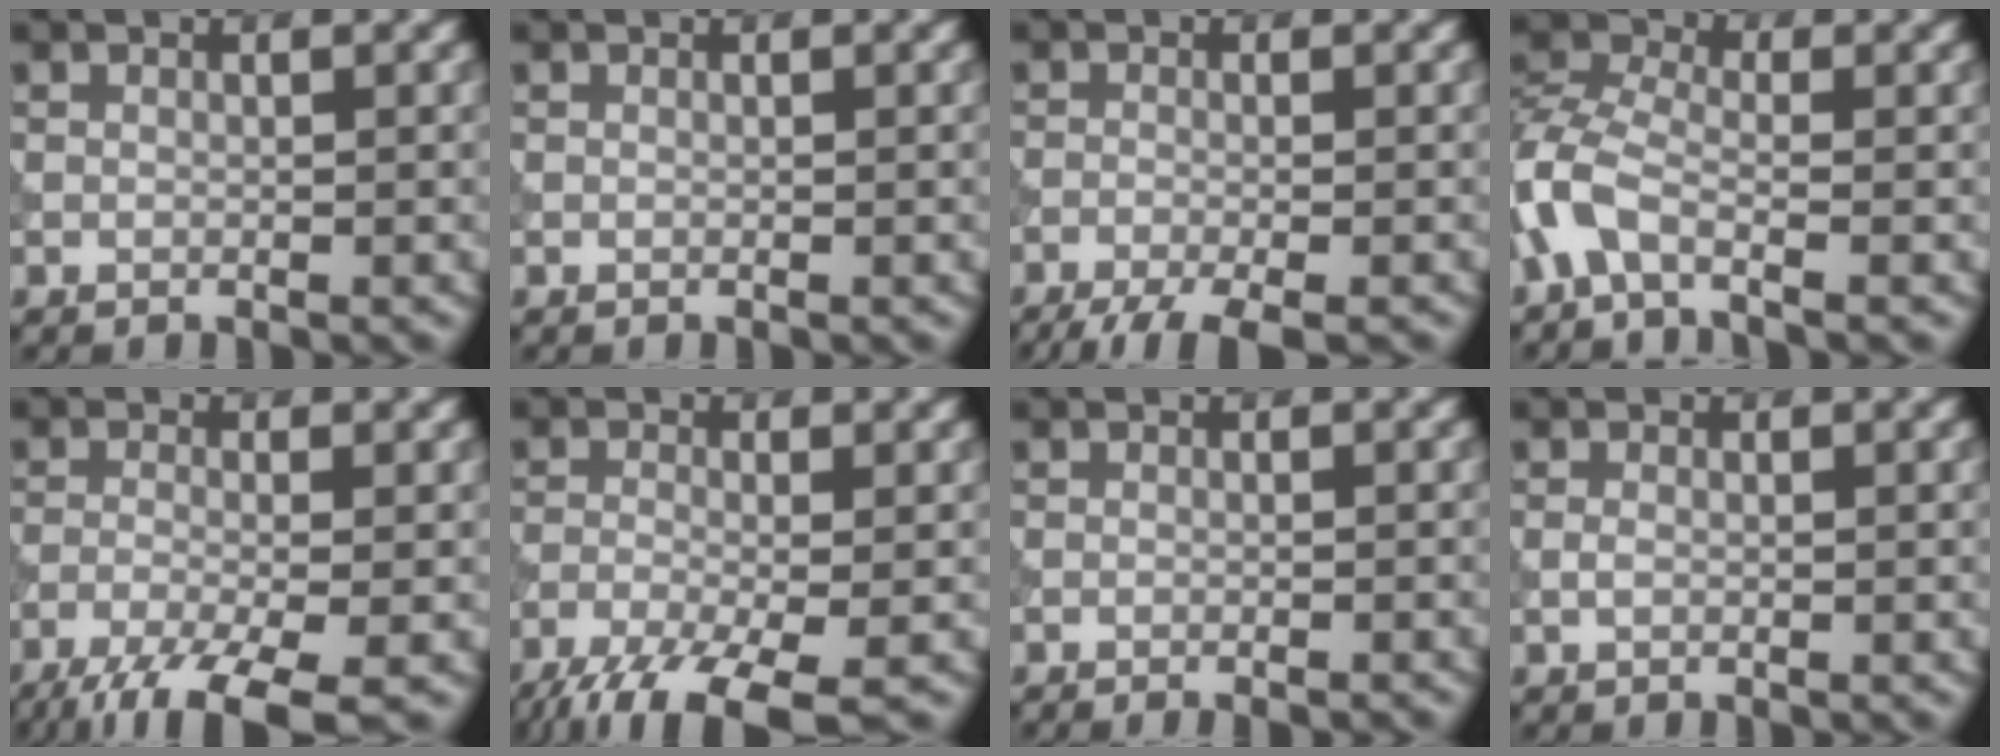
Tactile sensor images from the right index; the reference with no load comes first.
{"total": 0.0}
{"total": 5.1, "force": [-3.9, 0.9, 3.1], "torque": [-0.041, -0.017, -0.073]}
{"total": 4.5, "force": [-2.4, 2.0, 3.3], "torque": [-0.080, 0.005, -0.067]}
{"total": 7.2, "force": [-4.8, 1.8, 5.0], "torque": [-0.090, -0.019, -0.096]}
{"total": 8.0, "force": [-5.6, 2.2, 5.3], "torque": [-0.109, -0.033, -0.104]}
{"total": 1.6, "force": [-1.4, 0.3, 0.8], "torque": [-0.002, 0.001, -0.018]}
{"total": 0.6, "force": [-0.2, 0.4, 0.5], "torque": [-0.012, 0.000, -0.005]}